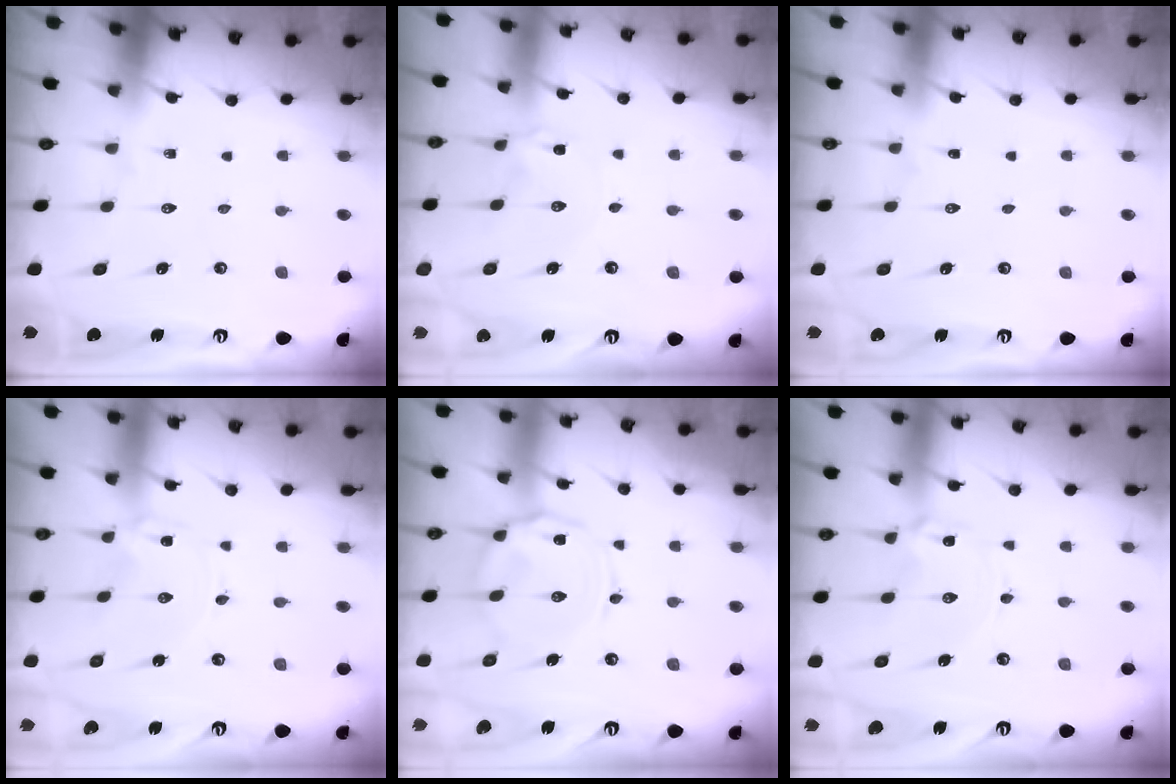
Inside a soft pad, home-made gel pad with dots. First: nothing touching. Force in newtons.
{"total": 1.8, "press": 1.8, "slide": 0.3}
{"total": 1.6, "press": 1.6, "slide": 0.1}
{"total": 0.0}
{"total": 7.4, "press": 7.4, "slide": 0.8}
{"total": 0.9, "press": 0.9, "slide": 0.1}